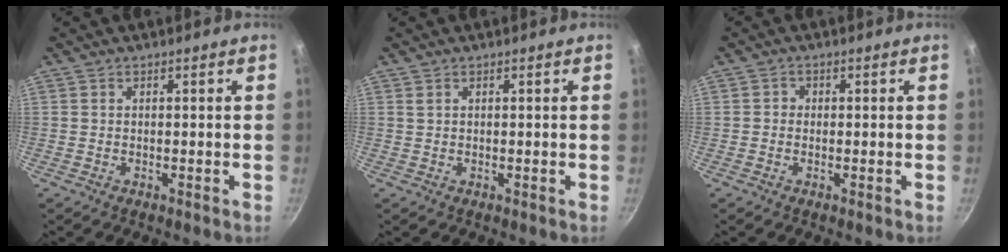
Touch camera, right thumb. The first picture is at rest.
{"total": 0.6, "force": [0.4, 0.3, 0.3], "torque": [-0.006, -0.001, 0.008]}
{"total": 1.3, "force": [-0.2, 1.2, 0.4], "torque": [-0.002, 0.003, -0.008]}